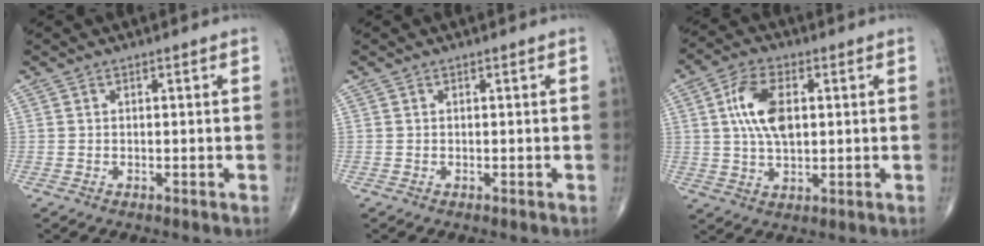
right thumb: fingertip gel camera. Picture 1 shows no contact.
{"total": 0.0}
{"total": 10.1, "force": [1.9, 5.4, 8.4], "torque": [-0.155, 0.002, 0.034]}